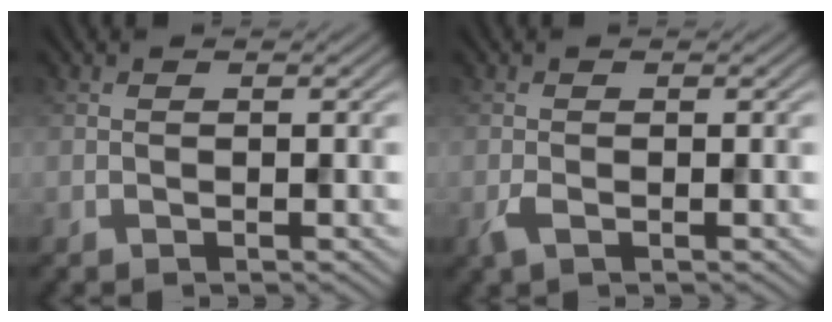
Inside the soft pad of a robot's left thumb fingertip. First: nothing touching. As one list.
[{"total": 1.4, "force": [-0.6, 0.5, 1.1], "torque": [-0.029, -0.004, -0.014]}]